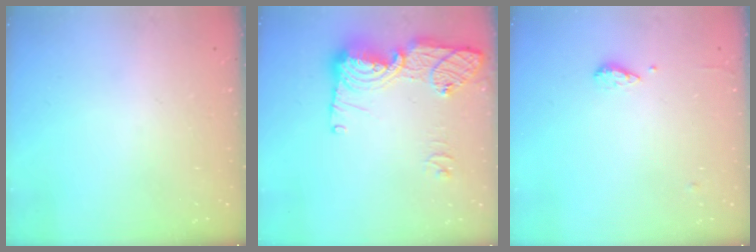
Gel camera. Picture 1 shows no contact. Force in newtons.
{"total": 15.6, "press": 15.6, "slide": 1.3}
{"total": 6.1, "press": 6.0, "slide": 0.7}